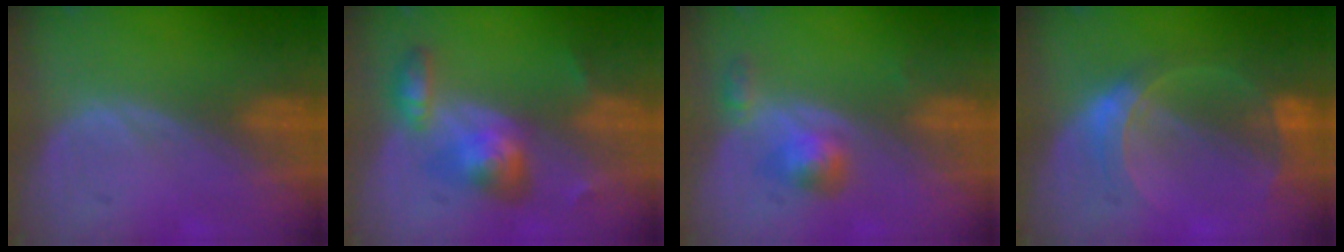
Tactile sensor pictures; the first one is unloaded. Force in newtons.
{"total": 6.0, "press": 6.0, "slide": 0.5}
{"total": 3.9, "press": 3.7, "slide": 1.4}
{"total": 6.8, "press": 6.0, "slide": 3.2}